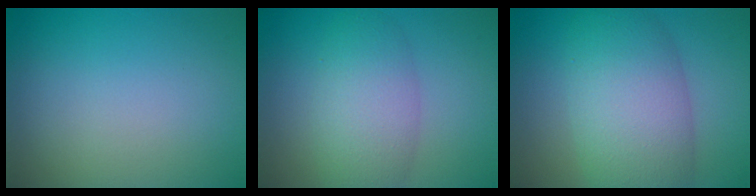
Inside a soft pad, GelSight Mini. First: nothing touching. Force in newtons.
{"total": 5.0, "press": 5.0, "slide": 0.1}
{"total": 8.6, "press": 8.6, "slide": 0.3}